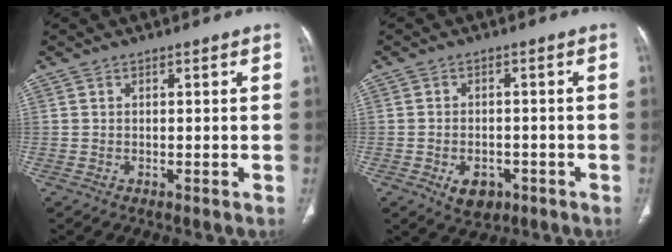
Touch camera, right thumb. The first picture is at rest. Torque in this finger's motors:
{"motor_torque": [-0.25, 0.23, 0.12, 0.48, 0.13]}